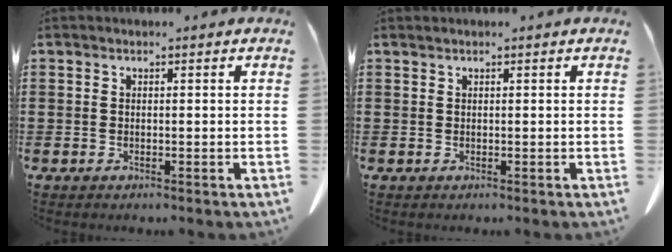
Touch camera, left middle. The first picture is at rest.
{"total": 0.0}